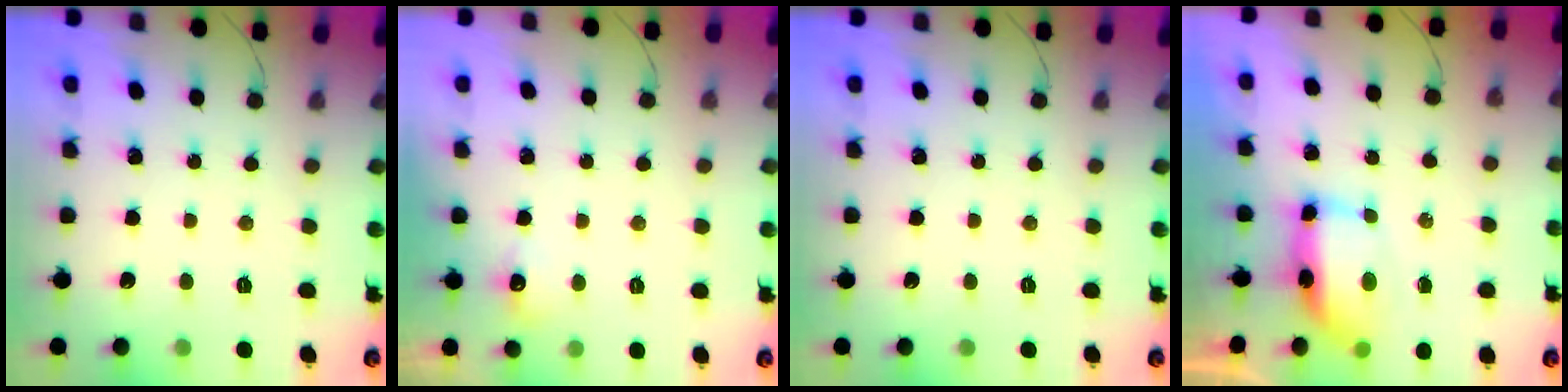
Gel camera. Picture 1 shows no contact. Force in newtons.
{"total": 7.0, "press": 4.3, "slide": 5.6}
{"total": 0.0}
{"total": 8.4, "press": 8.2, "slide": 1.9}